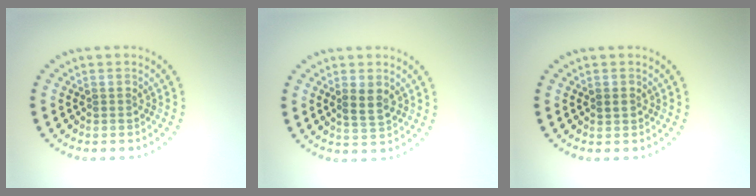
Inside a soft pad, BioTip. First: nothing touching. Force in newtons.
{"total": 1.8, "press": 1.7, "slide": 0.5}
{"total": 0.8, "press": 0.7, "slide": 0.4}